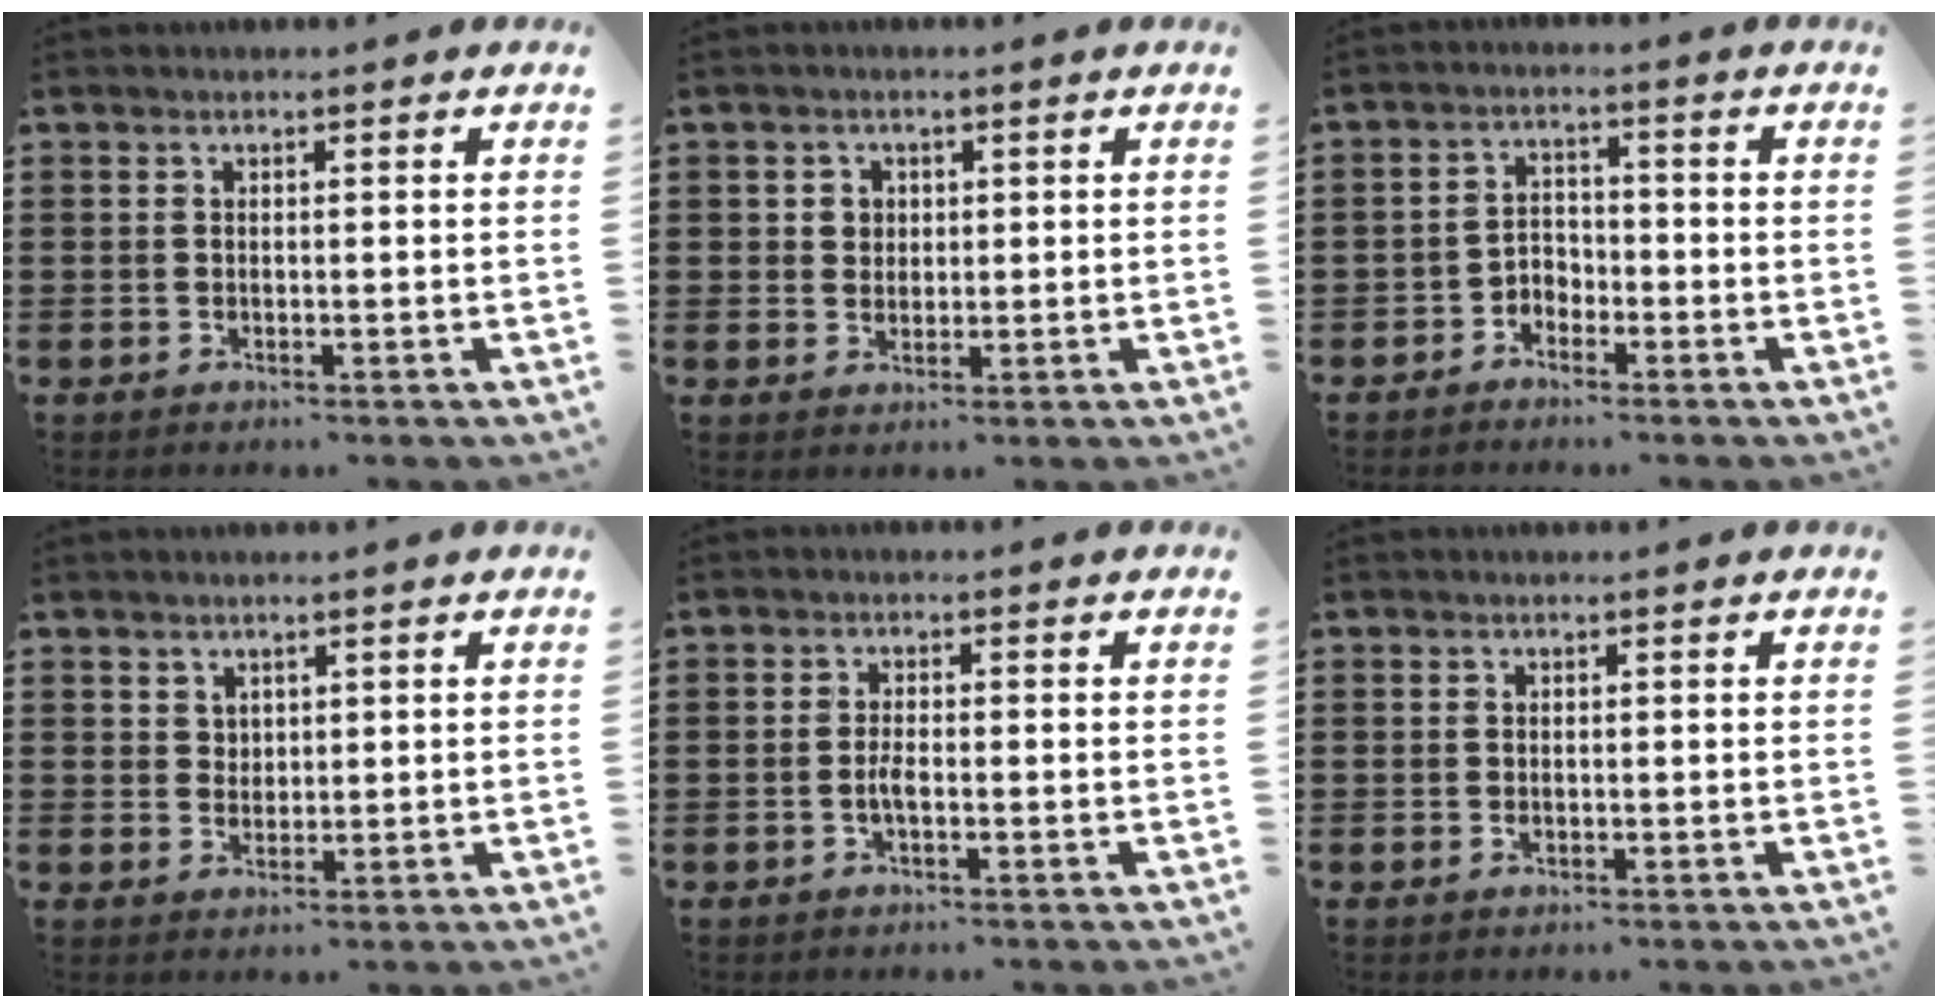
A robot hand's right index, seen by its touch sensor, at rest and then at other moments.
{"total": 2.2, "force": [0.5, 2.1, 0.6], "torque": [-0.020, 0.010, 0.008]}
{"total": 2.6, "force": [-2.2, 1.4, 0.4], "torque": [-0.015, 0.007, -0.048]}
{"total": 2.0, "force": [1.4, 1.4, 0.1], "torque": [0.001, 0.002, 0.027]}
{"total": 2.1, "force": [-0.7, 0.6, 1.9], "torque": [-0.043, -0.001, -0.014]}
{"total": 0.6, "force": [-0.2, 0.4, 0.4], "torque": [-0.010, -0.001, -0.002]}